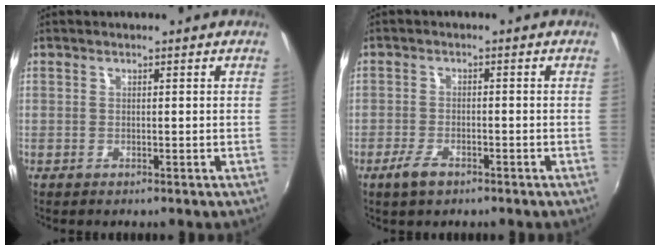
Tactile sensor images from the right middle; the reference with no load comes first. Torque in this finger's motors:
{"motor_torque": [0.60, -0.55, 0.15, 0.03]}